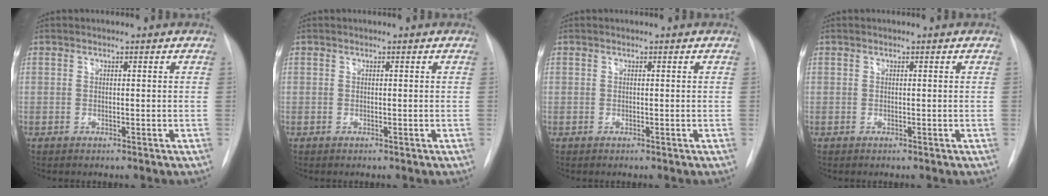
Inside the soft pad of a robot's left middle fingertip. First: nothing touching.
{"total": 0.0}
{"total": 0.0}
{"total": 0.0}